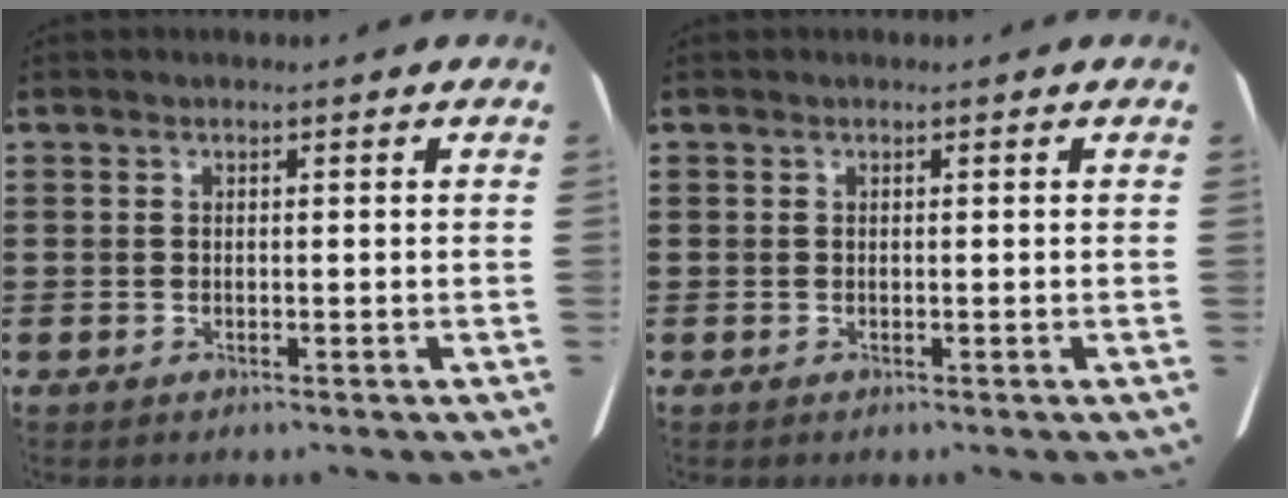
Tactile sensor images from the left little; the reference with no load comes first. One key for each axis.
{"total": 0.0}